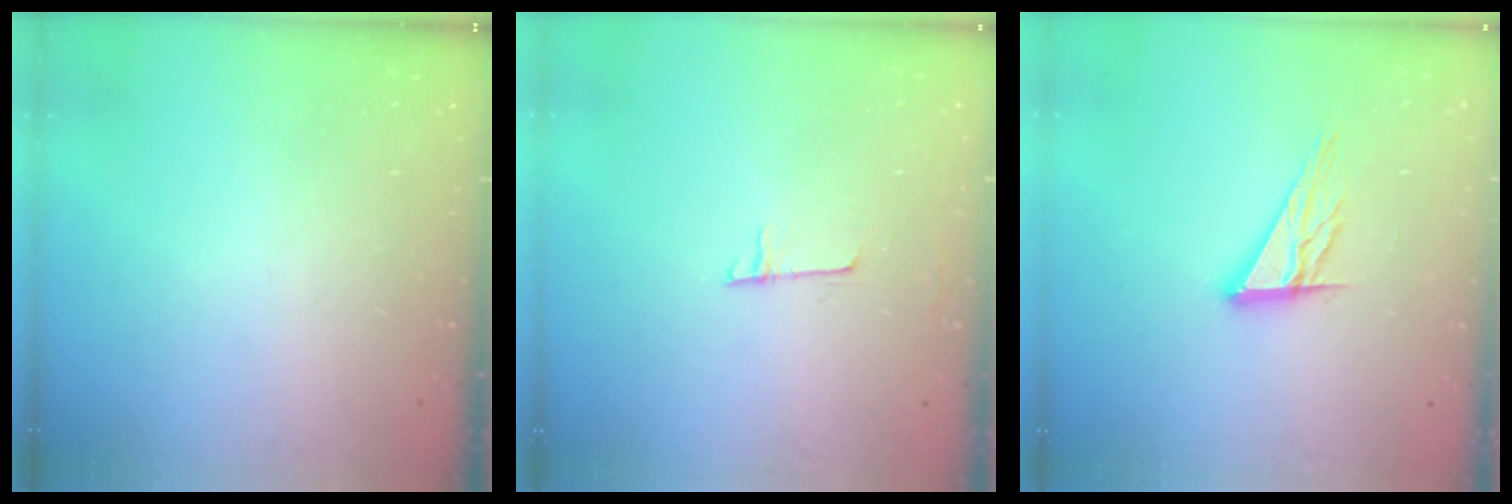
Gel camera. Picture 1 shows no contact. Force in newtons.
{"total": 4.4, "press": 4.4, "slide": 0.5}
{"total": 10.9, "press": 10.9, "slide": 1.0}